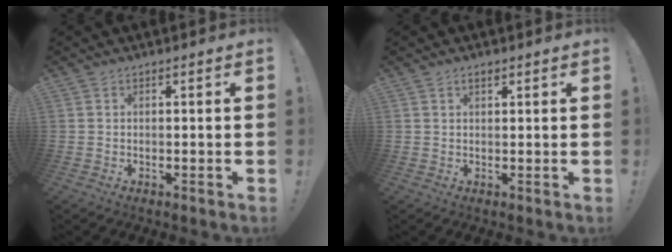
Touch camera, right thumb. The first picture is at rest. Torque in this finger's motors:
{"motor_torque": [-0.18, 0.18, 0.01, 0.01, 0.00]}